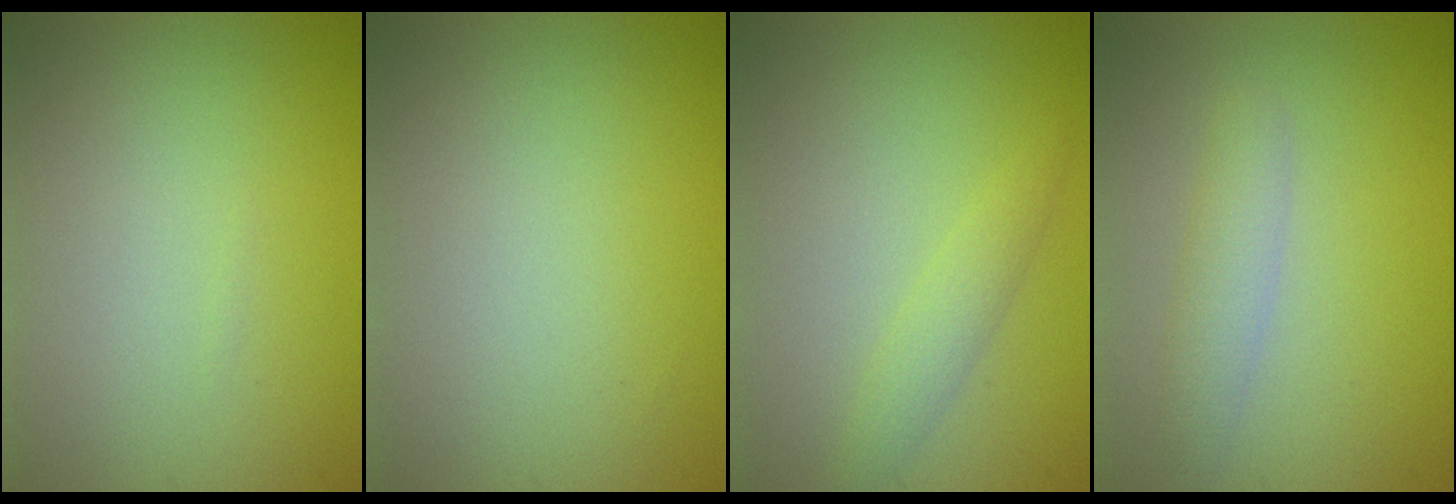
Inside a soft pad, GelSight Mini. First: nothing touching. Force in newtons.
{"total": 0.0}
{"total": 1.7, "press": 1.7, "slide": 0.1}
{"total": 2.4, "press": 2.4, "slide": 0.2}